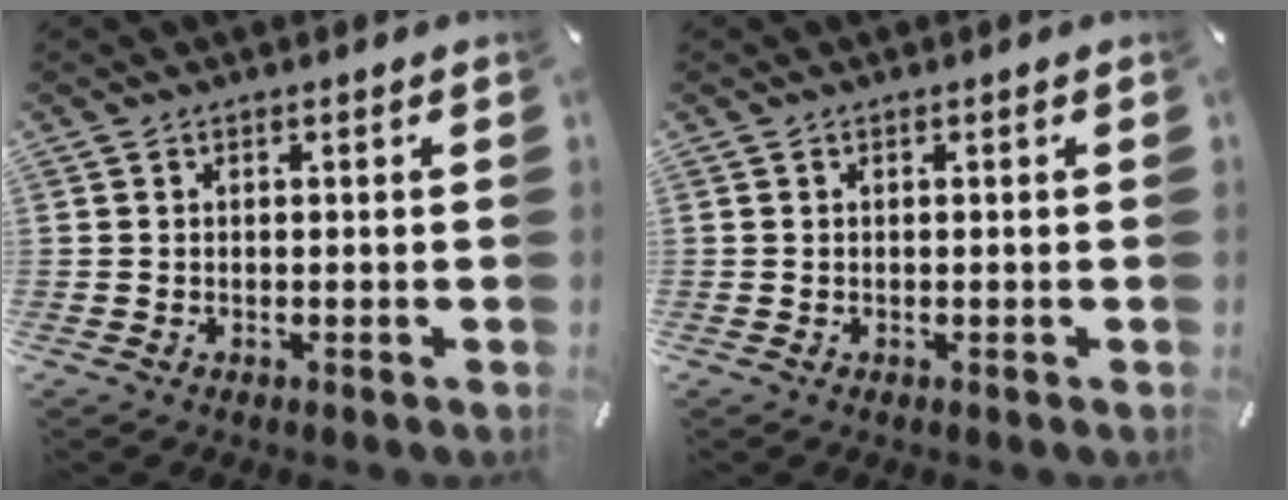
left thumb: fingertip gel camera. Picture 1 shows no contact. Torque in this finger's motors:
{"motor_torque": [-0.01, 0.00, -0.03, -0.02, 0.02]}